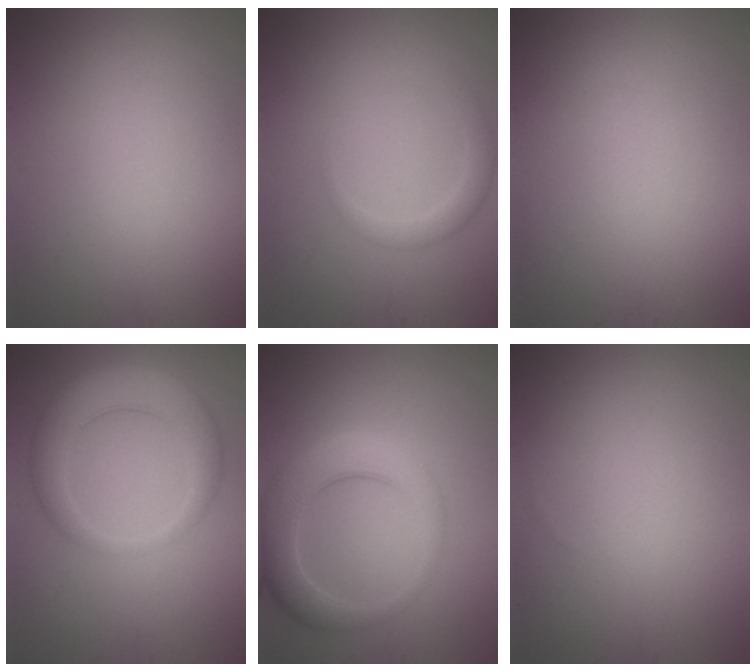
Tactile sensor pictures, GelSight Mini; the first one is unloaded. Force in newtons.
{"total": 1.9, "press": 1.9, "slide": 0.2}
{"total": 0.0}
{"total": 5.5, "press": 5.5, "slide": 0.3}
{"total": 5.4, "press": 5.4, "slide": 0.2}
{"total": 0.0}